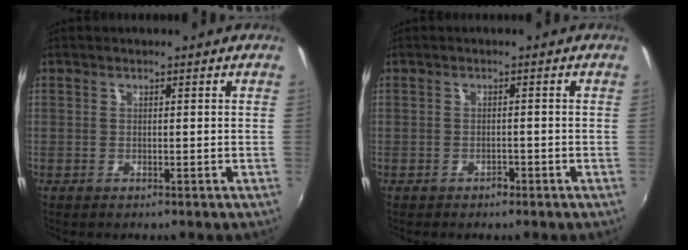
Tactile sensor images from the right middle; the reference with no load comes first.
{"total": 1.3, "force": [-1.1, 0.7, 0.1], "torque": [-0.003, -0.002, -0.015]}